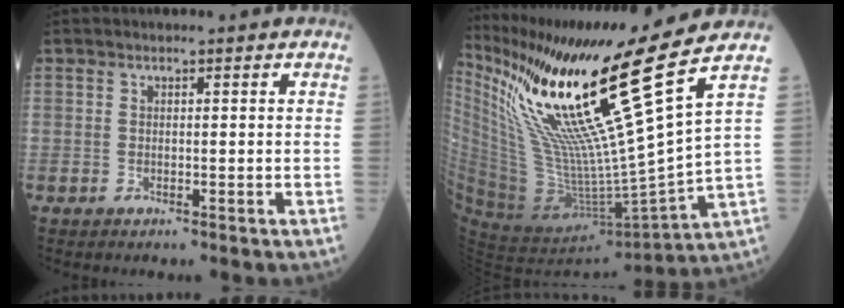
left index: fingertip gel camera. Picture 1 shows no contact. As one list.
[{"total": 22.8, "force": [12.9, -2.3, 18.6], "torque": [-0.324, -0.023, 0.231]}]